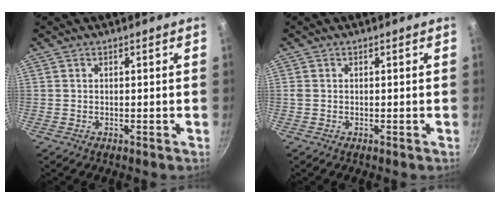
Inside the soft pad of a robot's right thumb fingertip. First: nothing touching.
{"total": 0.7, "force": [0.0, 0.5, 0.4], "torque": [-0.010, 0.000, 0.000]}